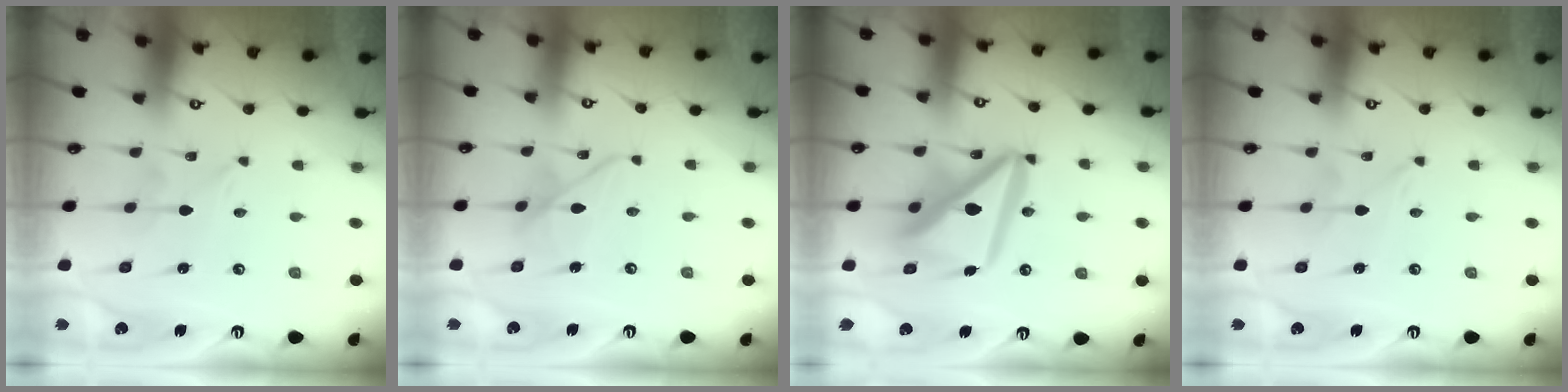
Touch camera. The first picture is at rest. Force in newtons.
{"total": 7.9, "press": 7.9, "slide": 0.4}
{"total": 15.9, "press": 15.8, "slide": 1.9}
{"total": 0.0}